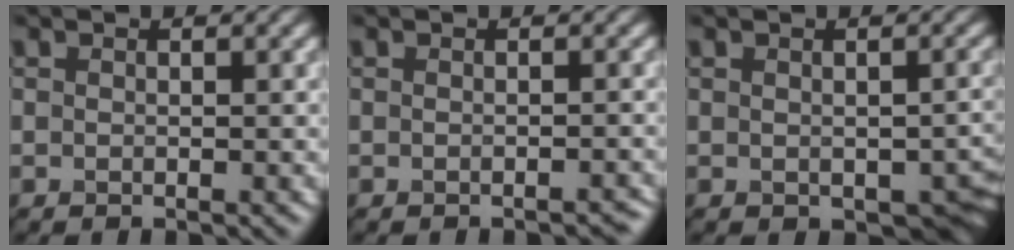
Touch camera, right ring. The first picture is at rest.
{"total": 1.2, "force": [-1.1, 0.2, 0.5], "torque": [0.002, 0.003, -0.014]}
{"total": 3.8, "force": [-0.9, 2.2, 2.9], "torque": [-0.038, -0.019, -0.001]}